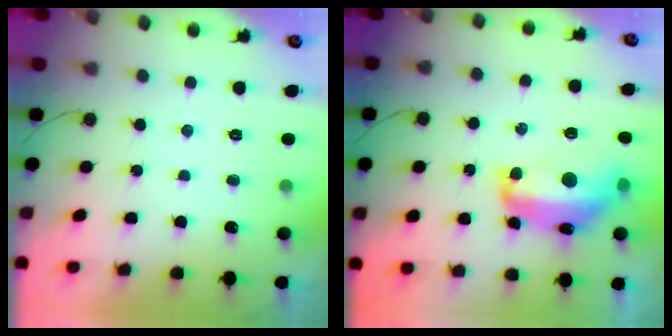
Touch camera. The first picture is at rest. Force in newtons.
{"total": 14.8, "press": 14.8, "slide": 1.1}